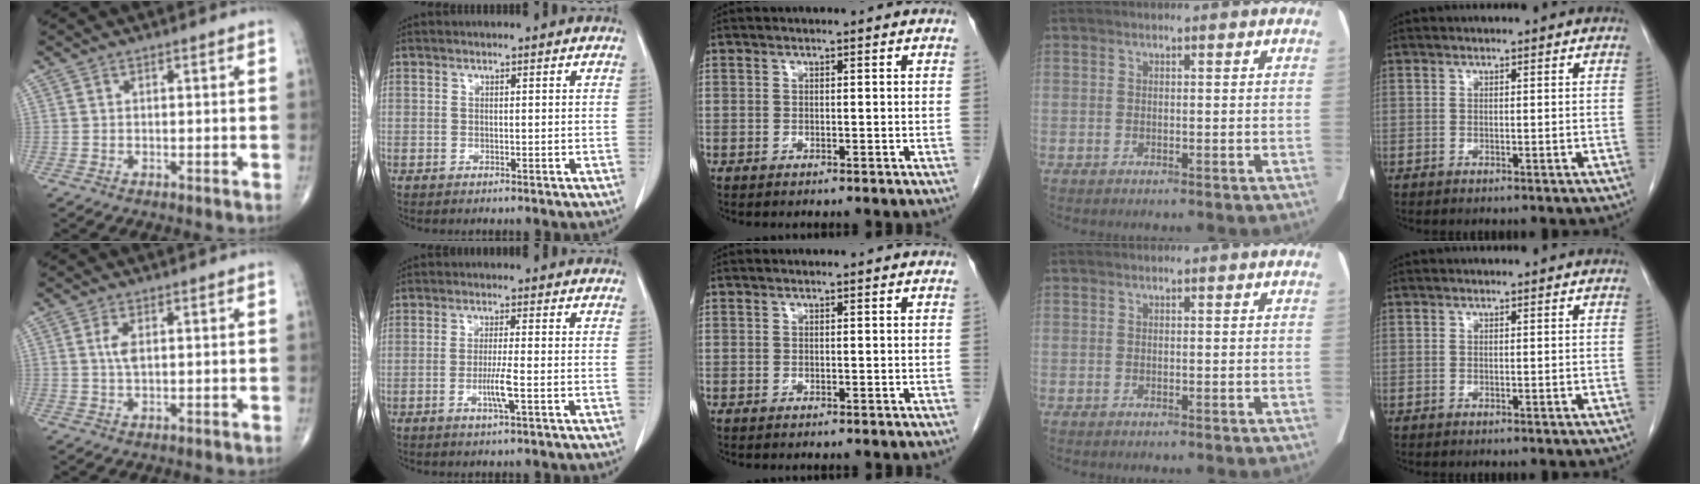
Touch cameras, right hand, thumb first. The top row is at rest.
{"thumb": {"total": 2.7, "force": [0.6, 1.1, 2.4], "torque": [-0.050, 0.000, 0.012]}, "index": {"total": 3.8, "force": [-1.2, -0.3, 3.6], "torque": [-0.070, -0.007, -0.023]}}